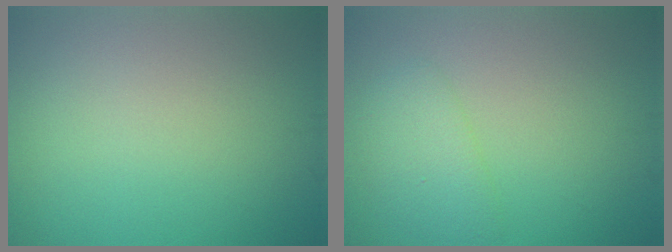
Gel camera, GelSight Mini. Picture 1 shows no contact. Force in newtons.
{"total": 2.2, "press": 2.2, "slide": 0.1}